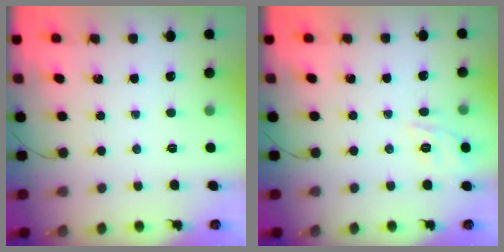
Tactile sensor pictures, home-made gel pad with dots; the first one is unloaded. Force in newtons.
{"total": 8.9, "press": 8.8, "slide": 1.3}